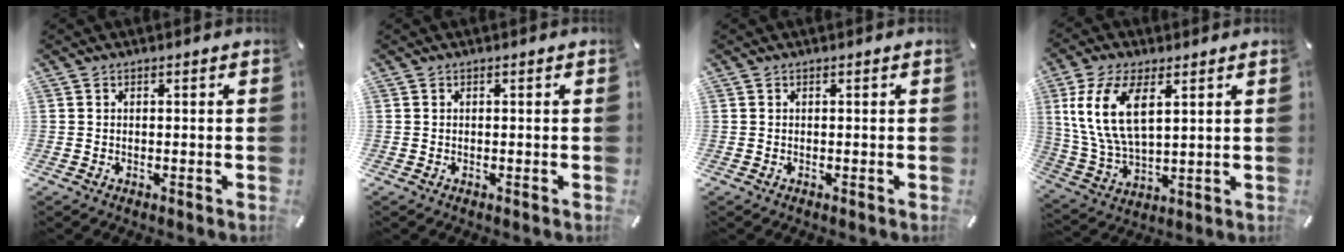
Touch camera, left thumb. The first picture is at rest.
{"total": 0.0}
{"total": 0.0}
{"total": 13.1, "force": [4.8, 6.9, 10.1], "torque": [-0.241, -0.002, 0.083]}